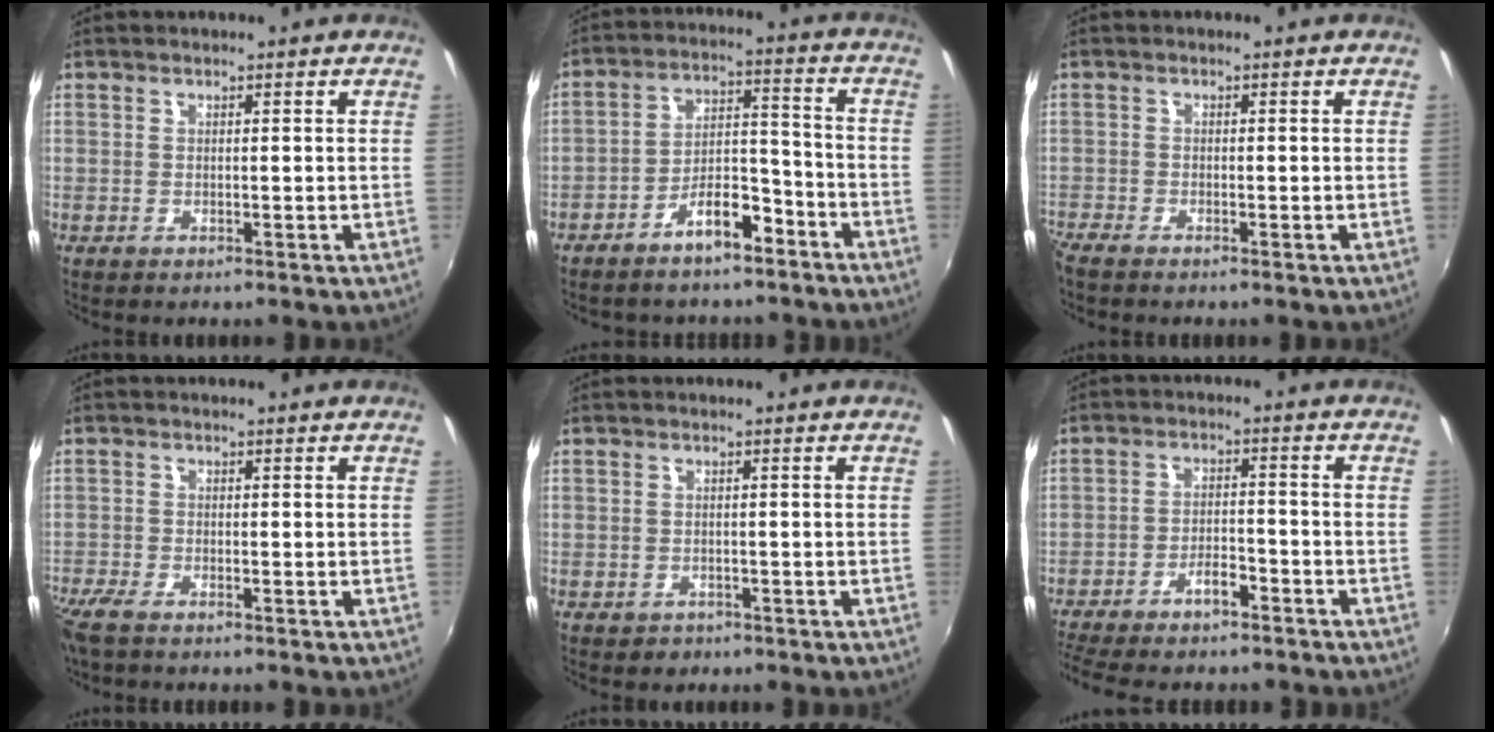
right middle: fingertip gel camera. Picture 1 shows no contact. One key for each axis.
{"total": 8.6, "fx": -6.3, "fy": 3.8, "fz": 4.5, "tx": -0.081, "ty": 0.040, "tz": -0.090}
{"total": 2.2, "fx": -2.1, "fy": 0.2, "fz": 0.8, "tx": -0.024, "ty": -0.012, "tz": -0.043}
{"total": 4.1, "fx": -3.3, "fy": 0.9, "fz": 2.2, "tx": -0.061, "ty": -0.018, "tz": -0.068}
{"total": 1.7, "fx": -0.9, "fy": 1.4, "fz": 0.4, "tx": -0.009, "ty": -0.003, "tz": -0.012}
{"total": 8.0, "fx": -6.8, "fy": 1.8, "fz": 3.8, "tx": -0.091, "ty": -0.005, "tz": -0.113}